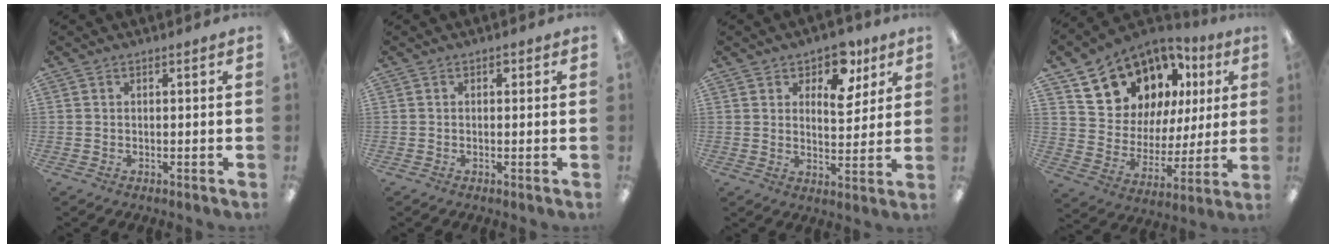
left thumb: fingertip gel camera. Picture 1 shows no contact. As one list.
[{"total": 0.9, "force": [-0.1, 0.6, 0.6], "torque": [-0.014, 0.005, -0.004]}, {"total": 10.2, "force": [5.9, 5.9, 5.9], "torque": [-0.078, -0.022, 0.101]}, {"total": 15.8, "force": [11.2, 10.2, 4.7], "torque": [-0.102, -0.075, 0.213]}]